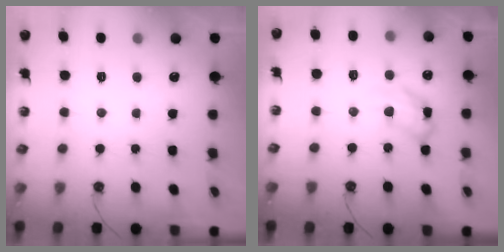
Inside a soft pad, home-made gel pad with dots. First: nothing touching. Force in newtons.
{"total": 11.1, "press": 11.0, "slide": 1.4}